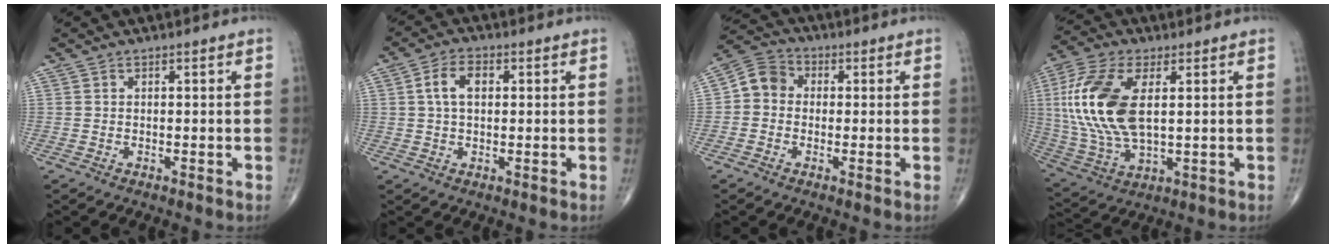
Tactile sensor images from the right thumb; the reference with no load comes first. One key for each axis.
{"total": 5.2, "fx": 1.0, "fy": 3.1, "fz": 4.0, "tx": -0.074, "ty": 0.010, "tz": 0.015}
{"total": 6.2, "fx": -0.2, "fy": 5.4, "fz": 3.1, "tx": -0.039, "ty": 0.021, "tz": -0.019}
{"total": 18.3, "fx": 3.0, "fy": 9.1, "fz": 15.6, "tx": -0.350, "ty": -0.006, "tz": 0.061}